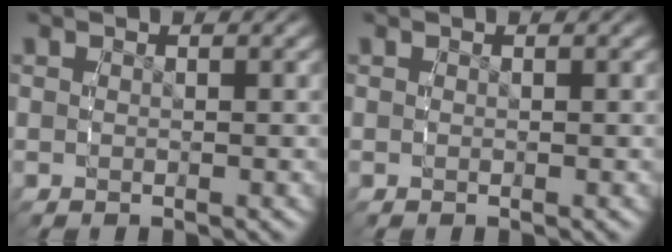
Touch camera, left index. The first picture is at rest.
{"total": 0.0}